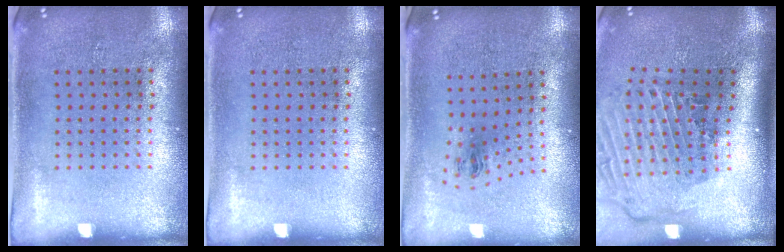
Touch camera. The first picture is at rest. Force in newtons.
{"total": 0.0}
{"total": 1.0, "press": 0.4, "slide": 0.9}
{"total": 2.9, "press": 2.0, "slide": 2.2}